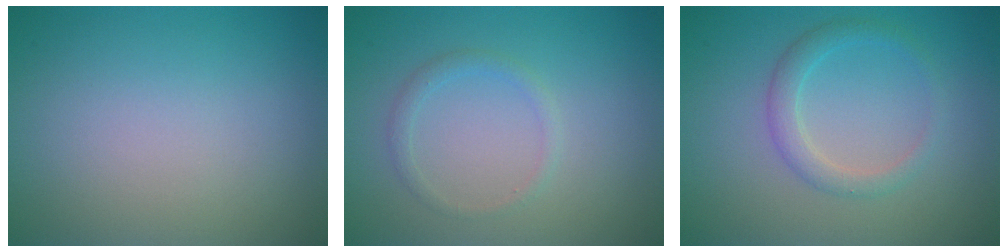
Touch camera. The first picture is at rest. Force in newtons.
{"total": 1.2, "press": 1.1, "slide": 0.1}
{"total": 2.1, "press": 2.1, "slide": 0.0}